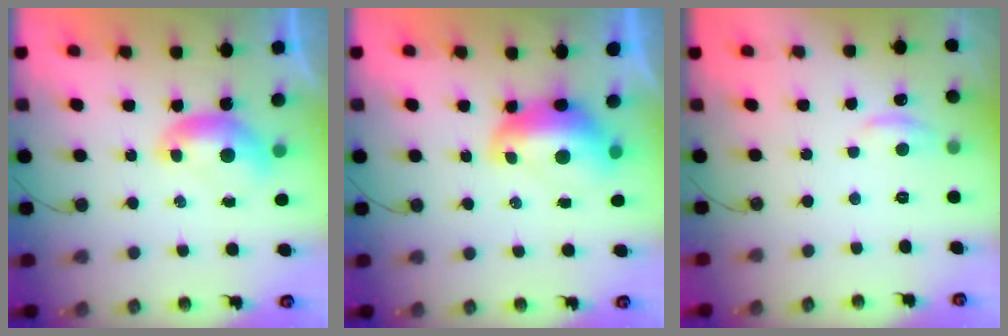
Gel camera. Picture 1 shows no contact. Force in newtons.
{"total": 2.9, "press": 2.8, "slide": 0.7}
{"total": 1.7, "press": 1.6, "slide": 0.7}